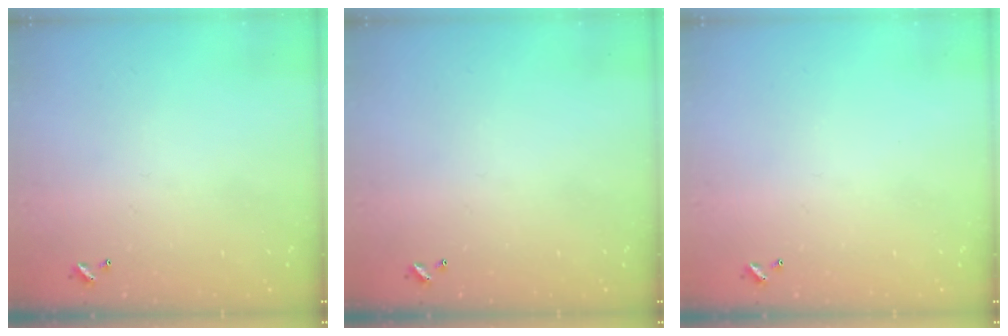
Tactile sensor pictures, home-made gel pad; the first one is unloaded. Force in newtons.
{"total": 0.0}
{"total": 0.0}